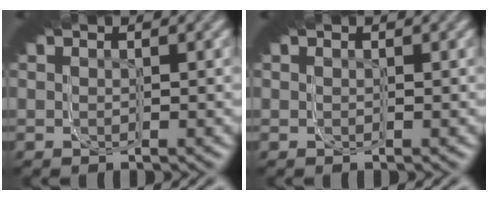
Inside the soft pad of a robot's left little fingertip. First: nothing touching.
{"total": 0.0}